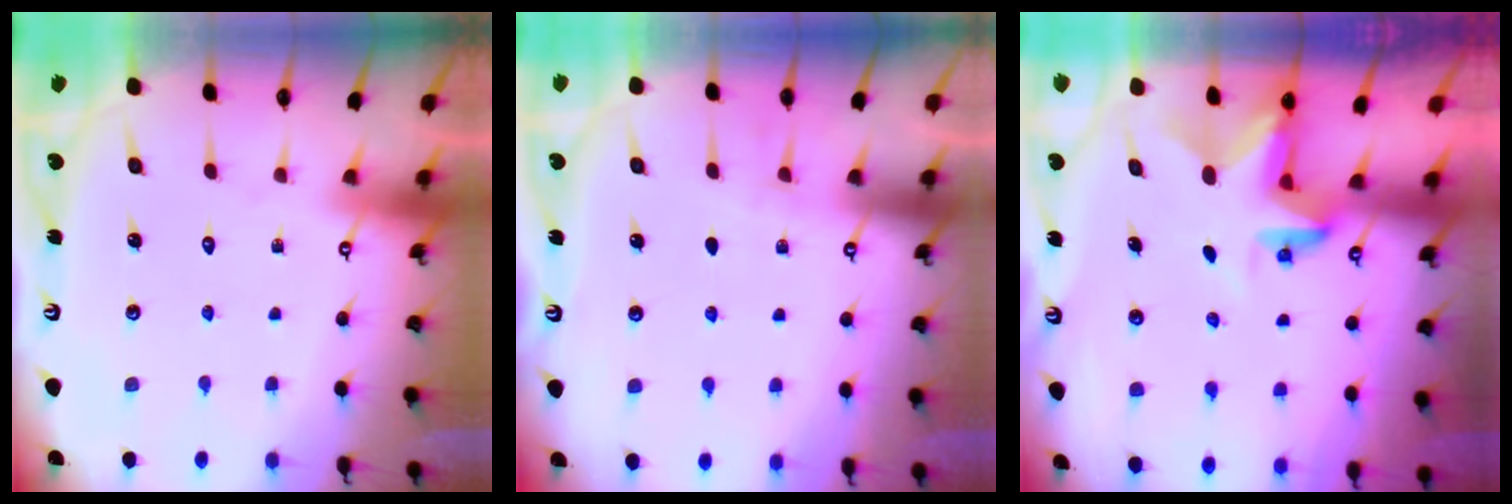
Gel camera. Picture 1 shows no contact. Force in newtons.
{"total": 2.7, "press": 2.6, "slide": 0.7}
{"total": 3.1, "press": 3.1, "slide": 0.2}